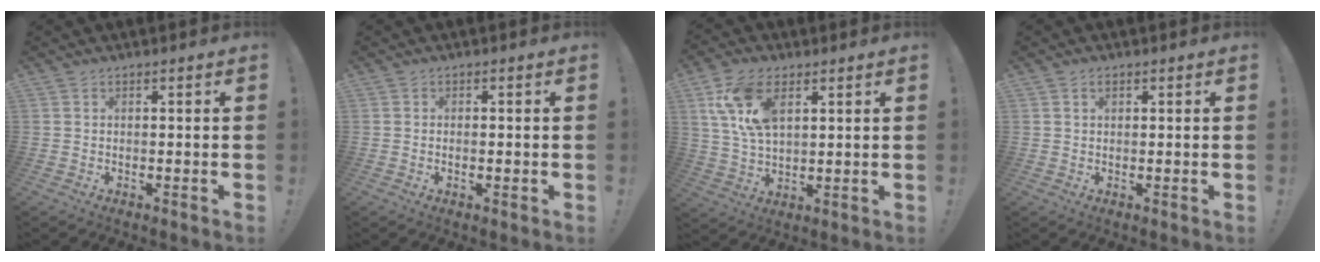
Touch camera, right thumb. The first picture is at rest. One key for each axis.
{"total": 0.9, "fx": -0.2, "fy": 0.3, "fz": 0.9, "tx": -0.007, "ty": -0.001, "tz": -0.004}
{"total": 13.0, "fx": 5.5, "fy": 7.4, "fz": 9.2, "tx": -0.194, "ty": -0.002, "tz": 0.104}
{"total": 1.4, "fx": 0.6, "fy": 0.9, "fz": 0.9, "tx": -0.020, "ty": 0.003, "tz": 0.010}